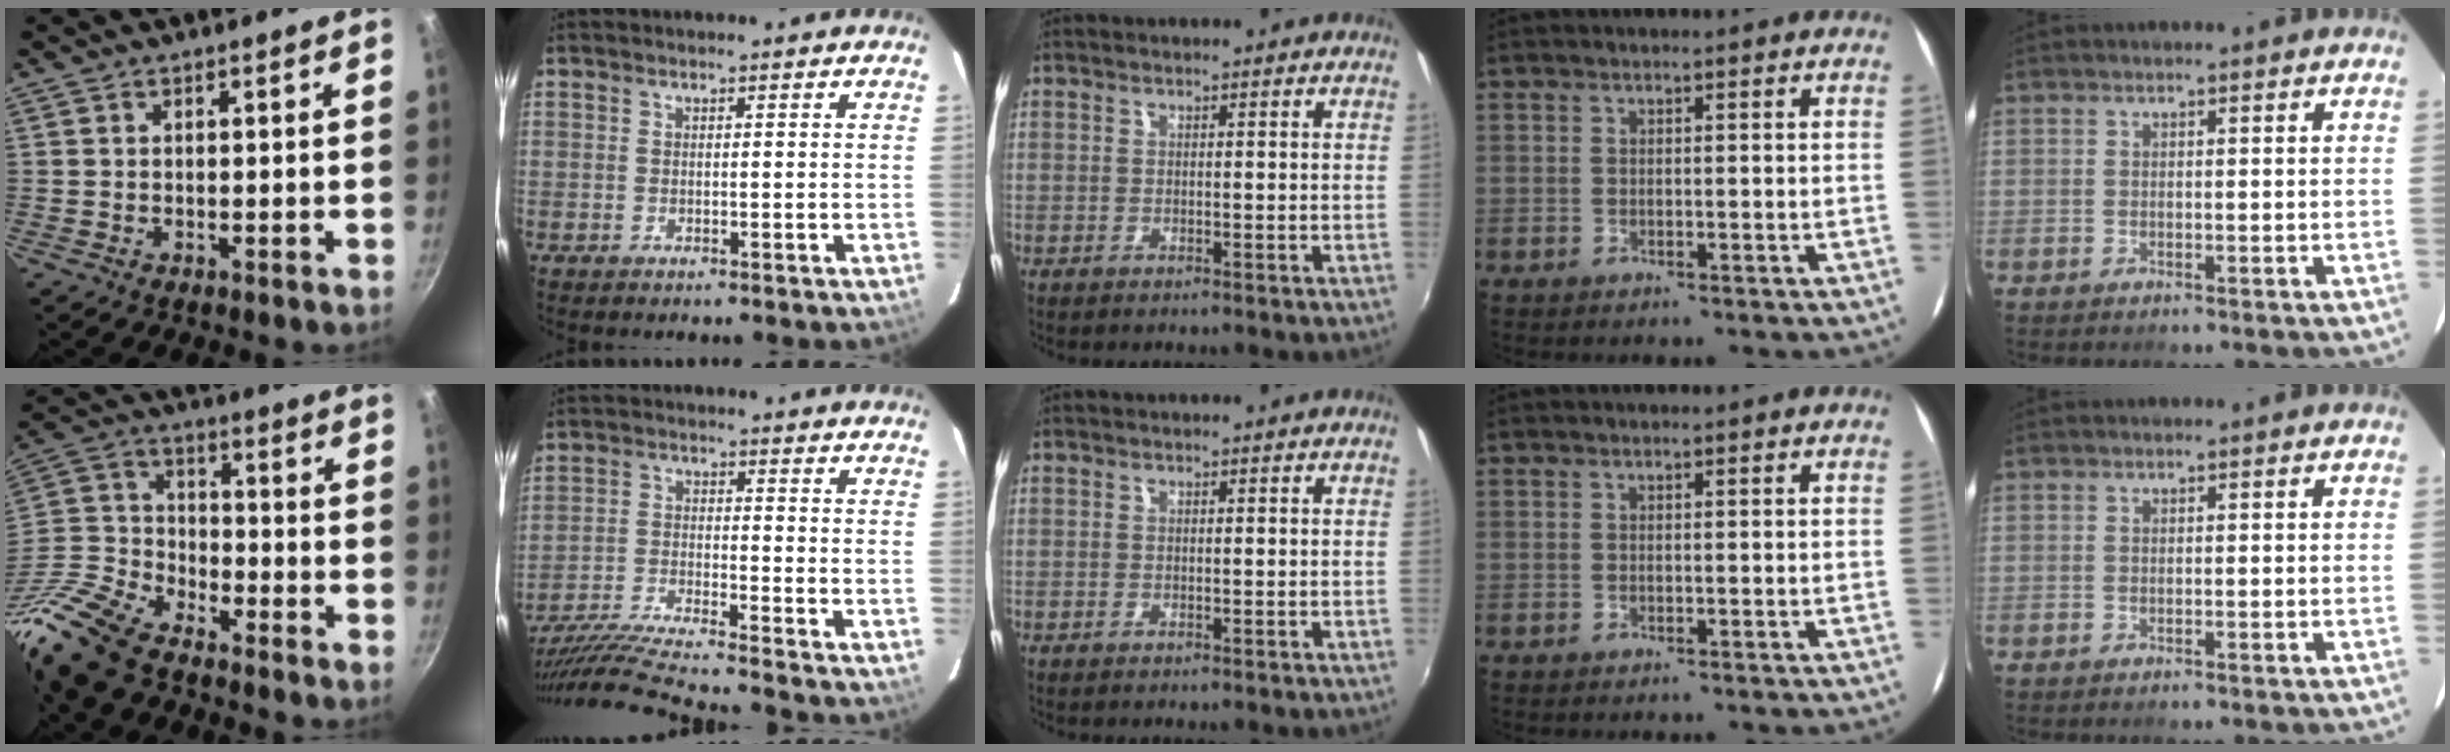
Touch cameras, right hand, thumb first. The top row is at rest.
{"thumb": {"total": 17.1, "force": [-13.0, 7.5, 8.1], "torque": [-0.161, 0.069, -0.270]}, "index": {"total": 18.0, "force": [-16.3, -1.0, 7.5], "torque": [-0.160, -0.038, -0.284]}}